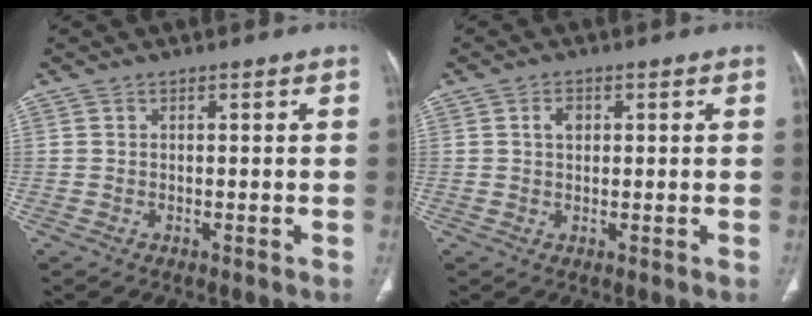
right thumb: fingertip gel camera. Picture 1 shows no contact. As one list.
[{"total": 2.3, "force": [0.7, 1.6, 1.5], "torque": [-0.022, 0.003, 0.011]}]